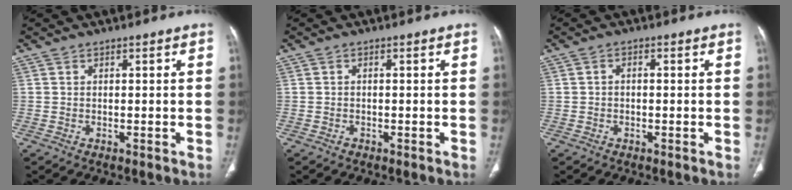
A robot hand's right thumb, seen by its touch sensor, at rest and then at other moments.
{"total": 0.6, "force": [-0.4, 0.4, 0.2], "torque": [-0.002, 0.001, -0.009]}
{"total": 1.0, "force": [-0.2, 0.8, 0.7], "torque": [-0.009, 0.003, -0.006]}